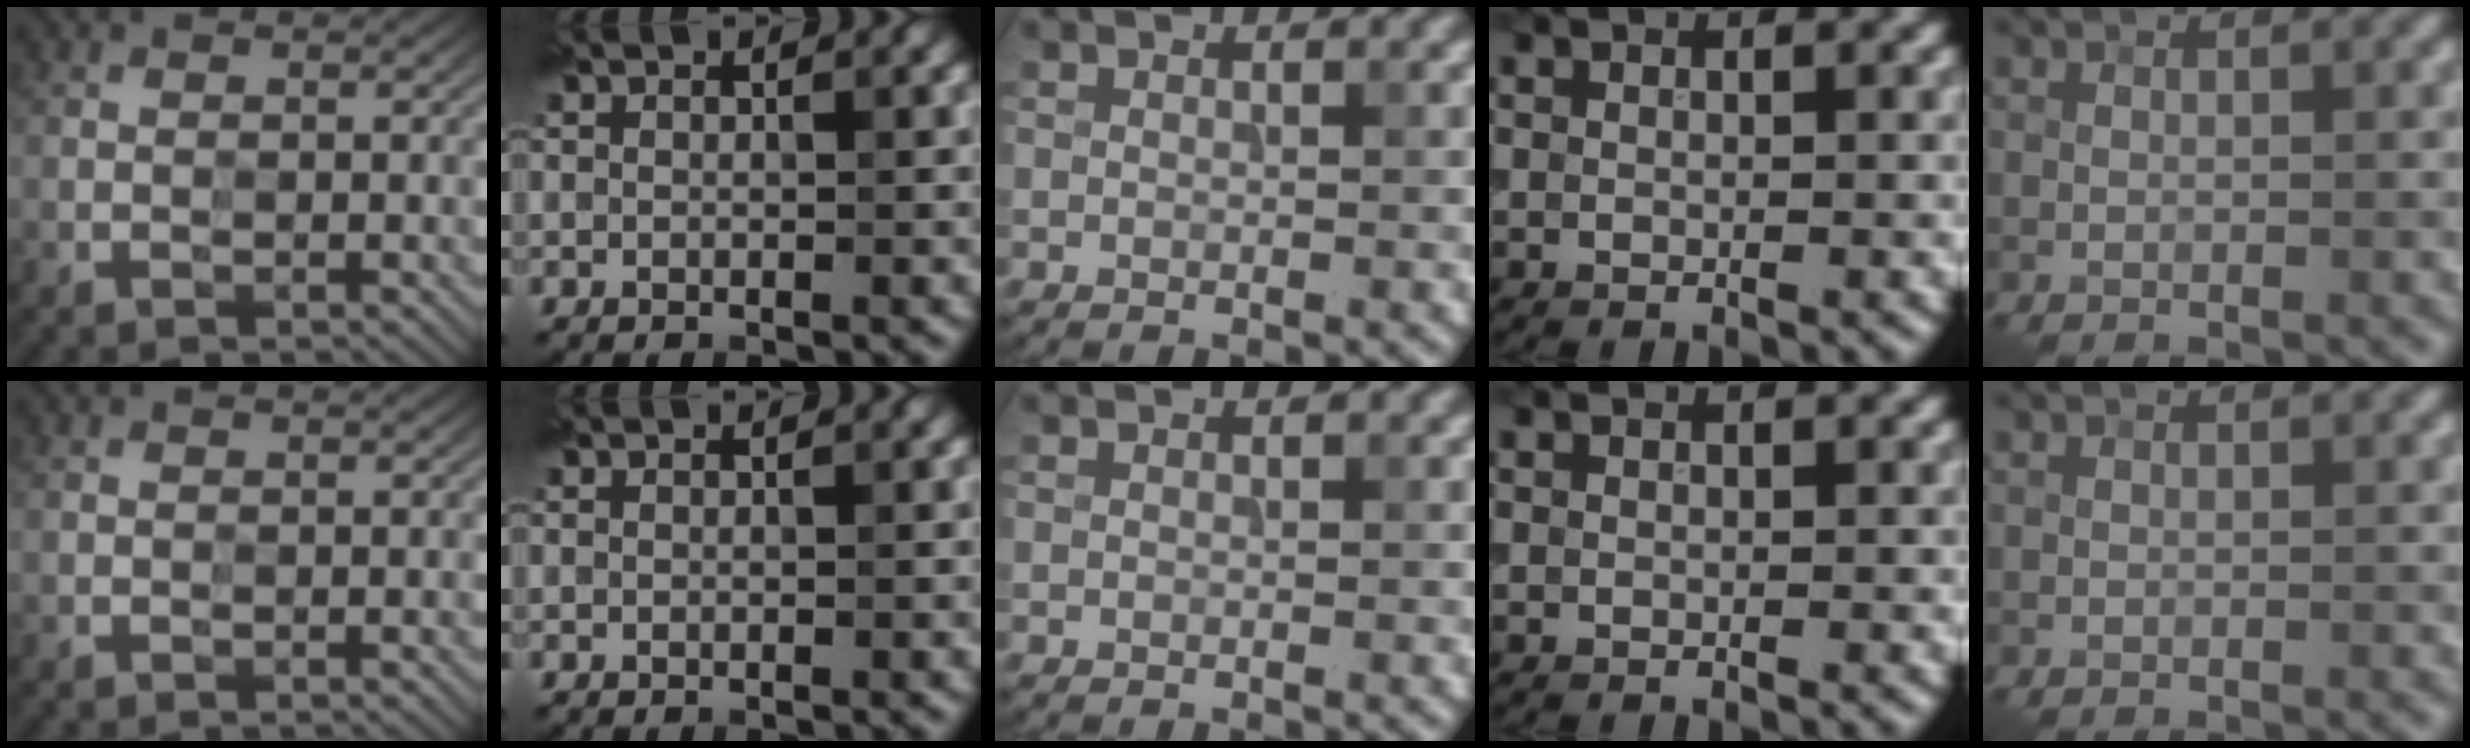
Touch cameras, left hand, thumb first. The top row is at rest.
{}